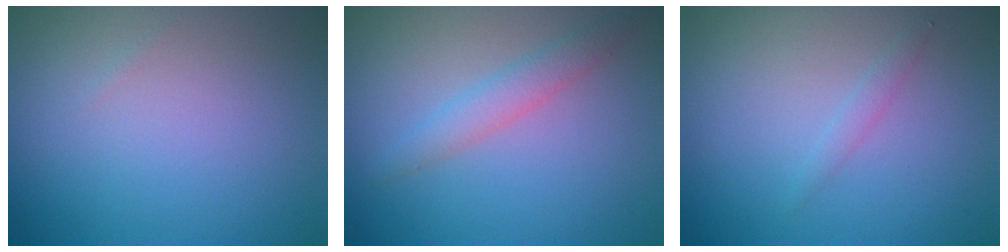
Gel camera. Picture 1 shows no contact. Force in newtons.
{"total": 2.0, "press": 2.0, "slide": 0.2}
{"total": 0.8, "press": 0.8, "slide": 0.0}